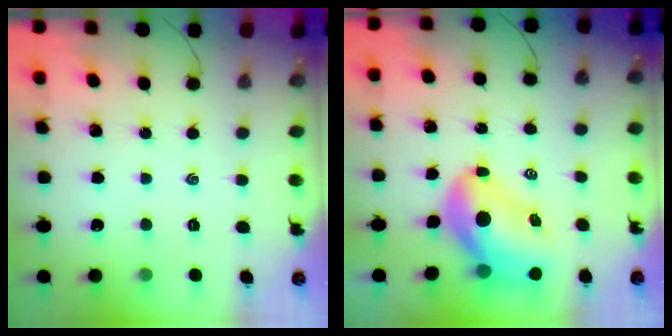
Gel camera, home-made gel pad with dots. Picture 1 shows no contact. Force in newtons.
{"total": 10.6, "press": 10.2, "slide": 3.0}